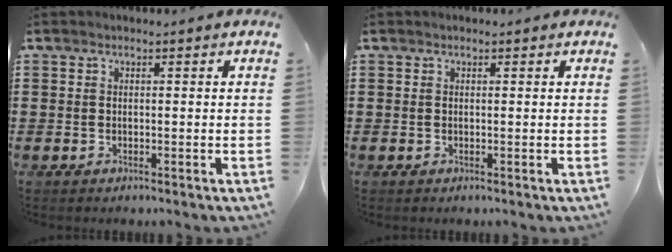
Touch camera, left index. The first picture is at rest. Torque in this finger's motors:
{"motor_torque": [1.08, -1.06, 0.15, 0.01]}